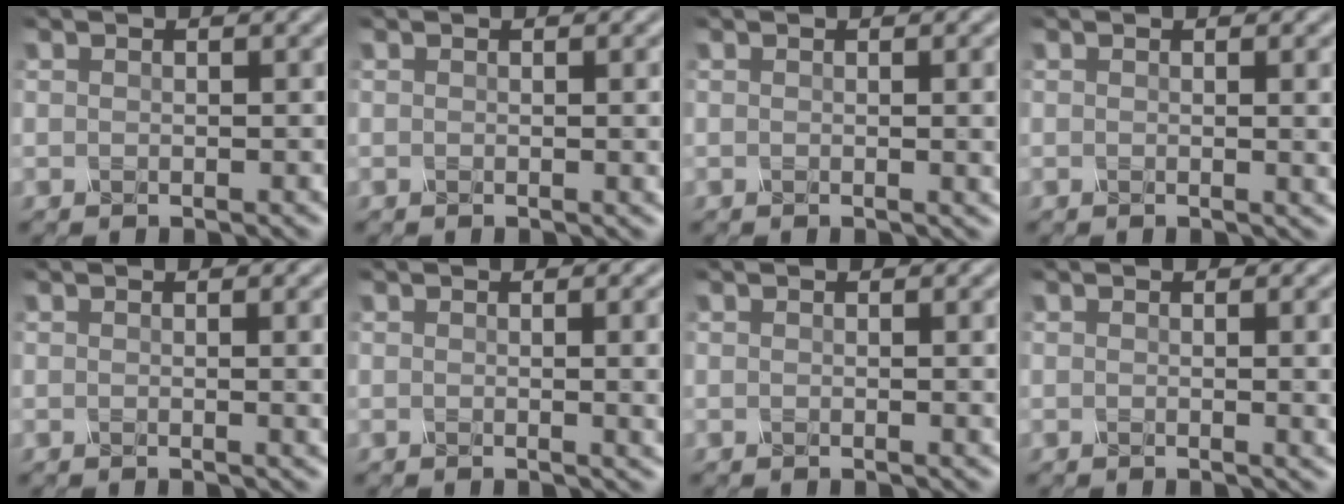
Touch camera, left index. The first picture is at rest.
{"total": 2.3, "force": [0.2, 0.8, 2.2], "torque": [-0.017, 0.002, -0.001]}
{"total": 3.8, "force": [0.2, 1.4, 3.6], "torque": [-0.027, 0.006, 0.004]}
{"total": 3.7, "force": [0.4, 1.3, 3.4], "torque": [-0.027, 0.004, 0.005]}
{"total": 3.5, "force": [0.4, 1.2, 3.2], "torque": [-0.026, 0.004, 0.004]}
{"total": 5.7, "force": [0.3, 2.3, 5.2], "torque": [-0.028, 0.006, 0.004]}
{"total": 2.2, "force": [0.2, 0.8, 2.0], "torque": [-0.016, 0.002, 0.000]}
{"total": 4.6, "force": [0.3, 1.8, 4.2], "torque": [-0.027, 0.004, 0.005]}